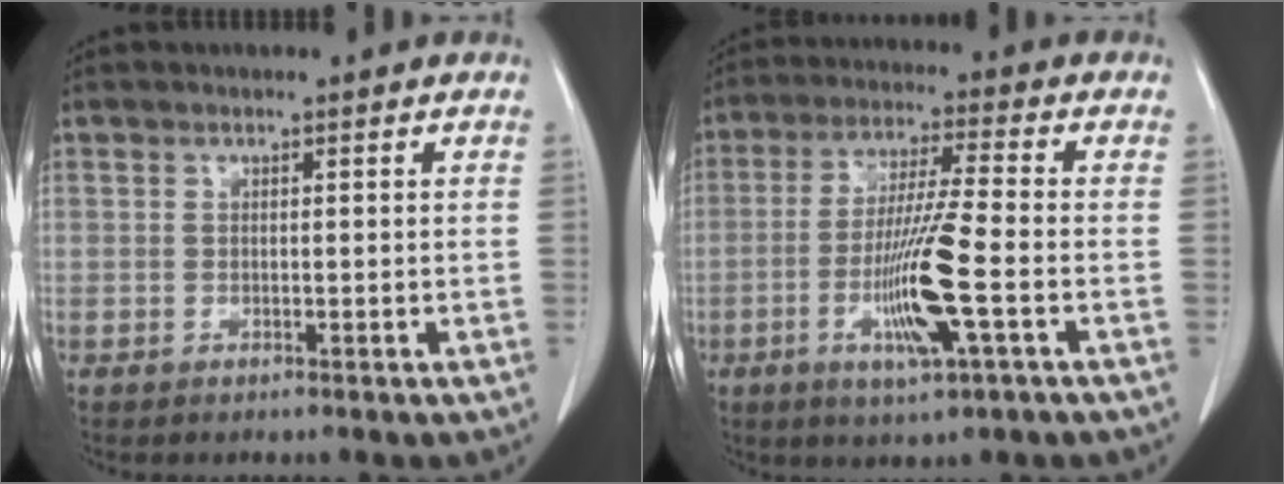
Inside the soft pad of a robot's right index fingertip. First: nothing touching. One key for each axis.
{"total": 11.7, "fx": -3.5, "fy": 0.0, "fz": 11.1, "tx": -0.218, "ty": -0.016, "tz": -0.066}